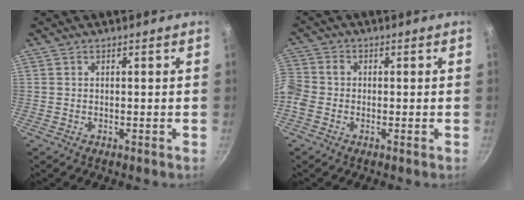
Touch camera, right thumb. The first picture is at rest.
{"total": 6.0, "force": [-1.9, 4.8, 3.0], "torque": [-0.070, 0.013, -0.056]}